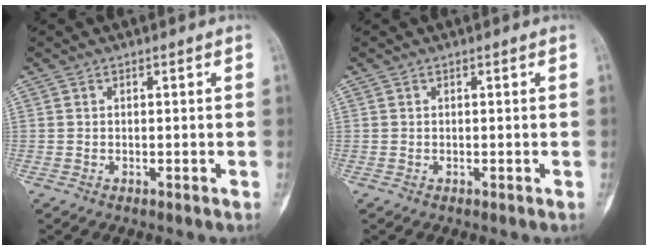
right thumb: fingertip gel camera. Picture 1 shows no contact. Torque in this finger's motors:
{"motor_torque": [0.06, 0.05, 0.05, -0.05, 0.00]}